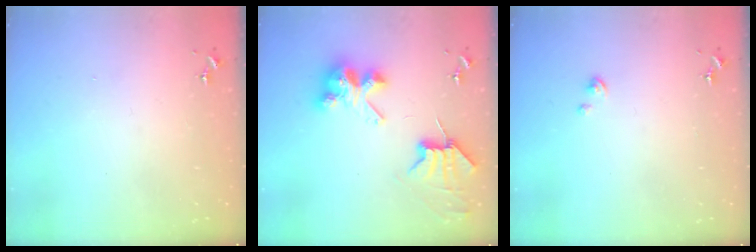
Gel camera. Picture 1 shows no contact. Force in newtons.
{"total": 8.2, "press": 8.1, "slide": 1.2}
{"total": 0.8, "press": 0.8, "slide": 0.2}